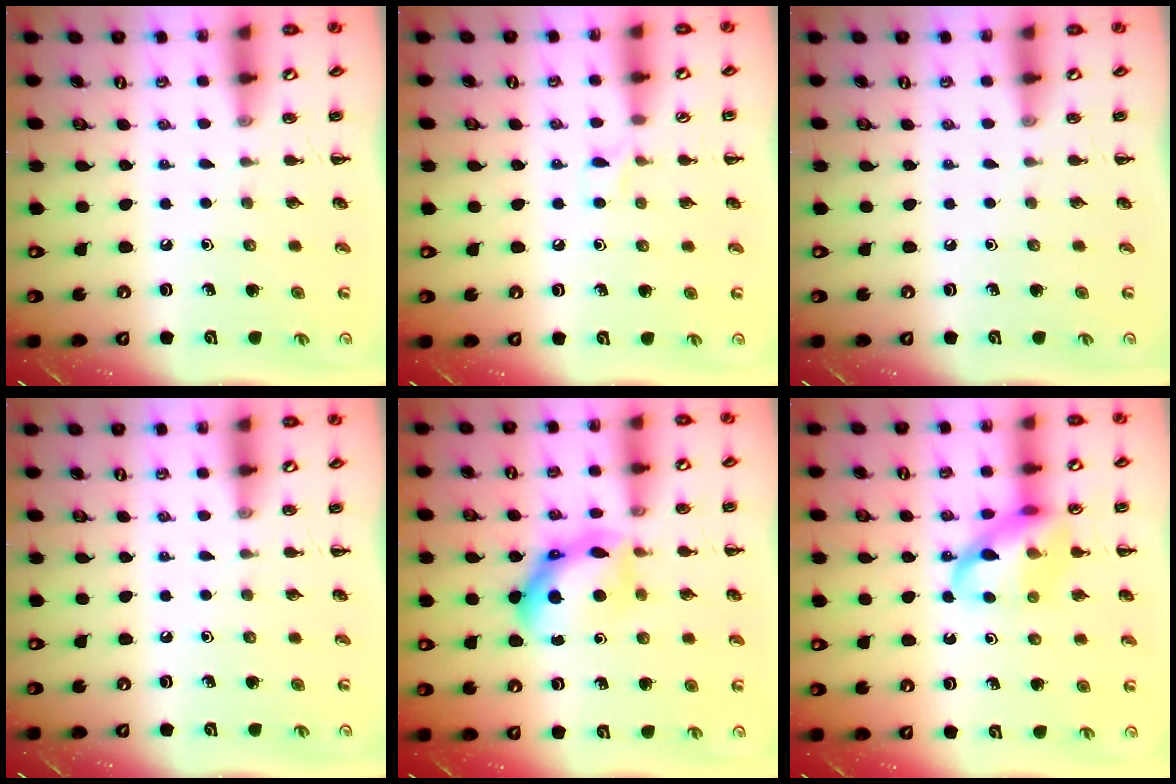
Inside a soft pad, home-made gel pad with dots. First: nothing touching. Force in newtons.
{"total": 4.0, "press": 3.6, "slide": 1.6}
{"total": 0.0}
{"total": 0.0}
{"total": 10.7, "press": 10.6, "slide": 0.7}
{"total": 13.5, "press": 13.4, "slide": 2.0}